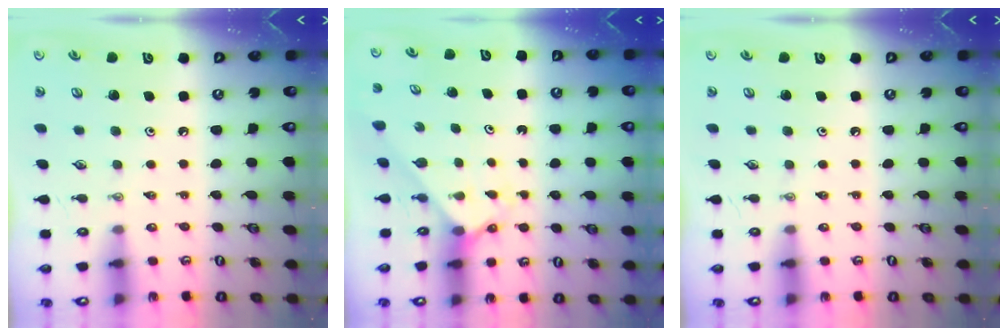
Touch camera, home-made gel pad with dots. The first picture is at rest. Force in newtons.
{"total": 2.3, "press": 2.3, "slide": 0.2}
{"total": 0.0}